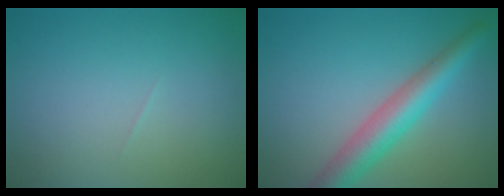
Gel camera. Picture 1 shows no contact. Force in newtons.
{"total": 5.0, "press": 5.0, "slide": 0.2}